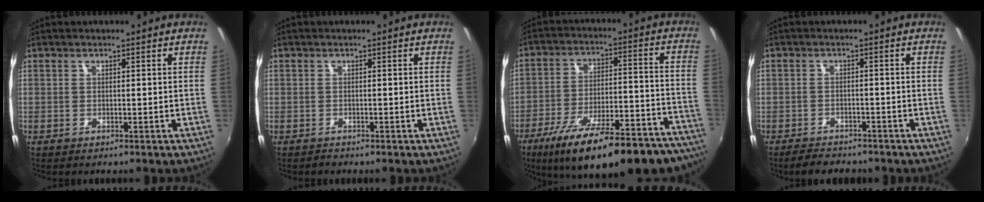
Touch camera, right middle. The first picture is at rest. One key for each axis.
{"total": 0.7, "fx": -0.7, "fy": 0.3, "fz": -0.1, "tx": 0.002, "ty": 0.002, "tz": -0.012}
{"total": 29.5, "fx": -23.4, "fy": 7.6, "fz": 16.2, "tx": -0.244, "ty": -0.028, "tz": -0.317}
{"total": 7.2, "fx": -6.2, "fy": 2.4, "fz": 2.8, "tx": -0.074, "ty": -0.006, "tz": -0.096}